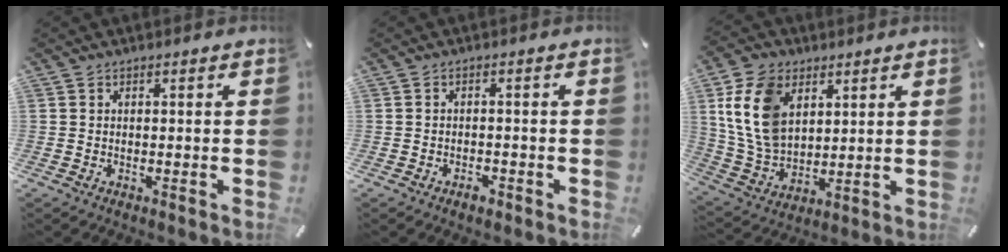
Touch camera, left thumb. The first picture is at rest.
{"total": 2.2, "force": [-1.5, 1.2, 1.0], "torque": [-0.019, 0.006, -0.030]}
{"total": 14.4, "force": [5.1, 10.3, 8.6], "torque": [-0.217, -0.006, 0.093]}